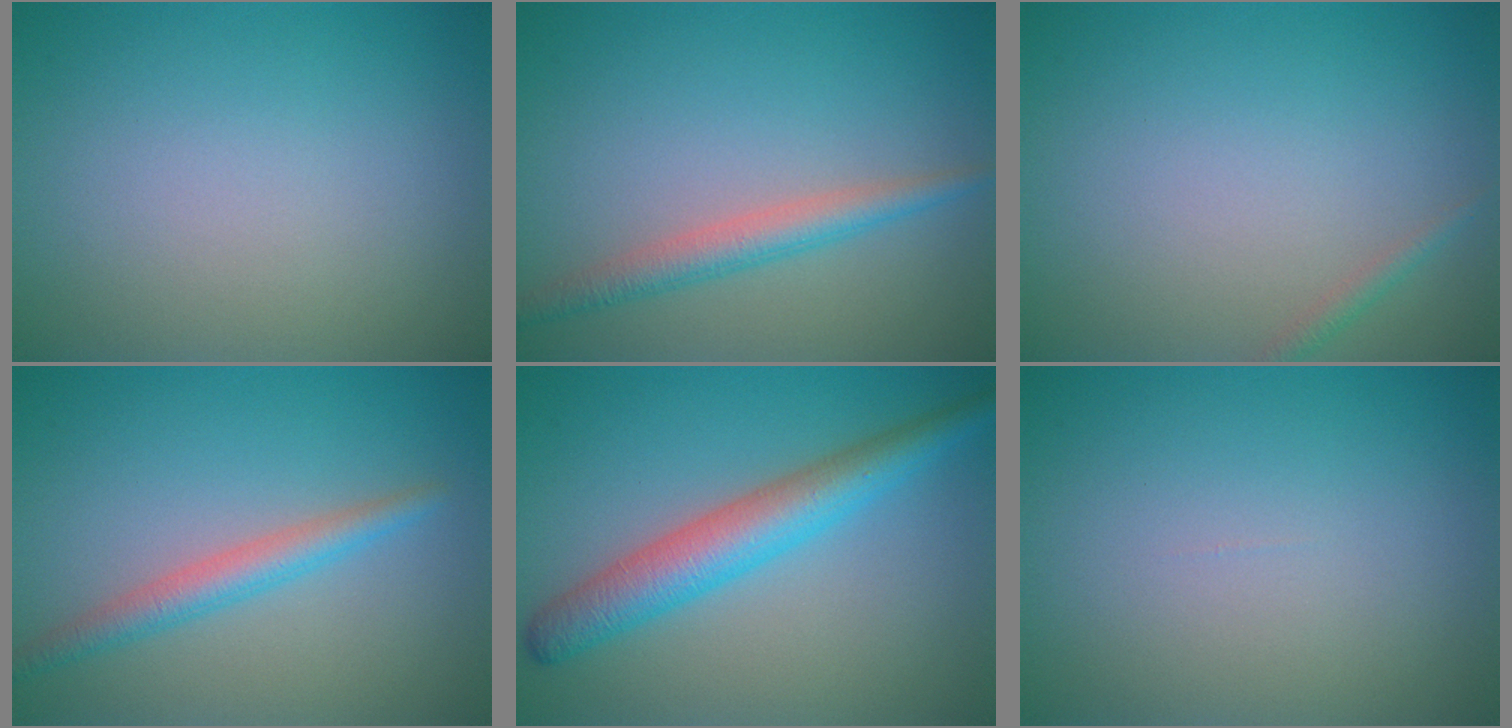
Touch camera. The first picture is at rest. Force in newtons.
{"total": 2.8, "press": 2.8, "slide": 0.1}
{"total": 0.9, "press": 0.9, "slide": 0.0}
{"total": 2.6, "press": 2.6, "slide": 0.1}
{"total": 5.2, "press": 5.2, "slide": 0.1}
{"total": 0.0}